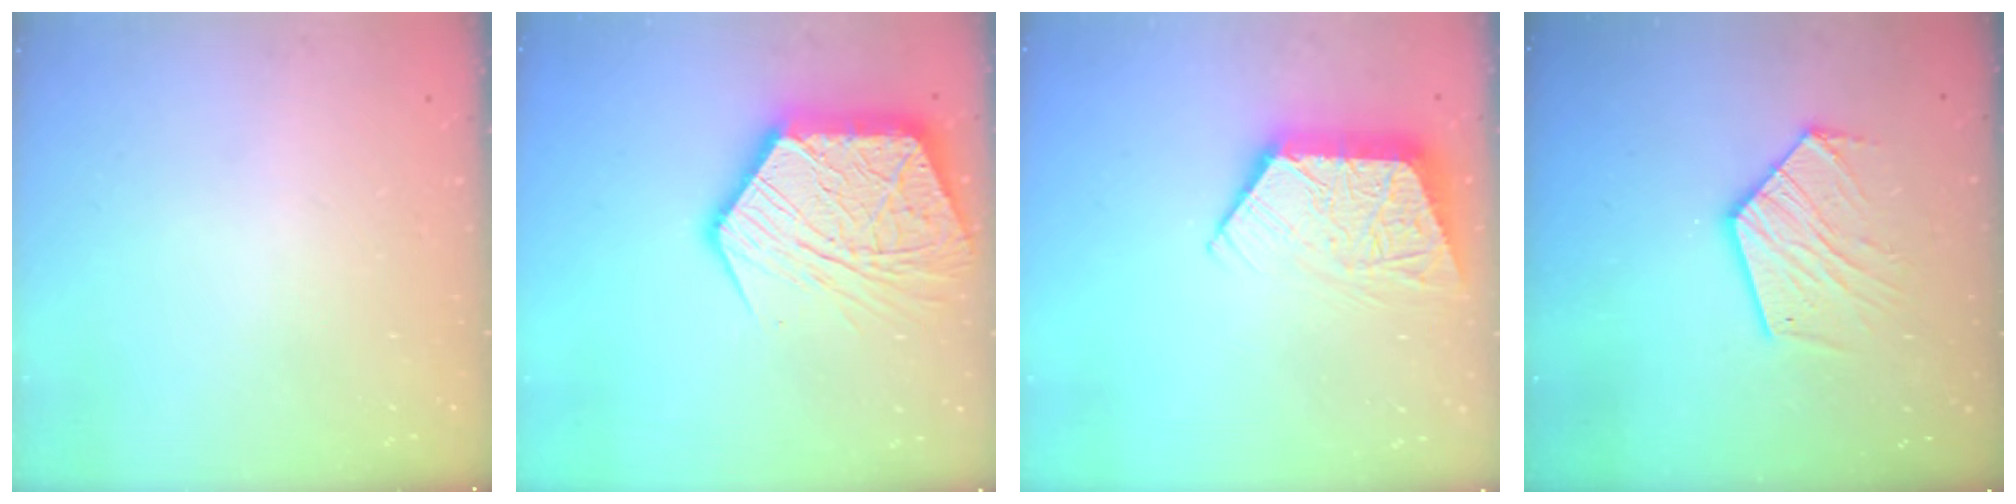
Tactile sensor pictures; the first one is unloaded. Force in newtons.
{"total": 22.9, "press": 22.8, "slide": 2.3}
{"total": 12.8, "press": 12.8, "slide": 1.1}
{"total": 14.2, "press": 14.1, "slide": 1.2}